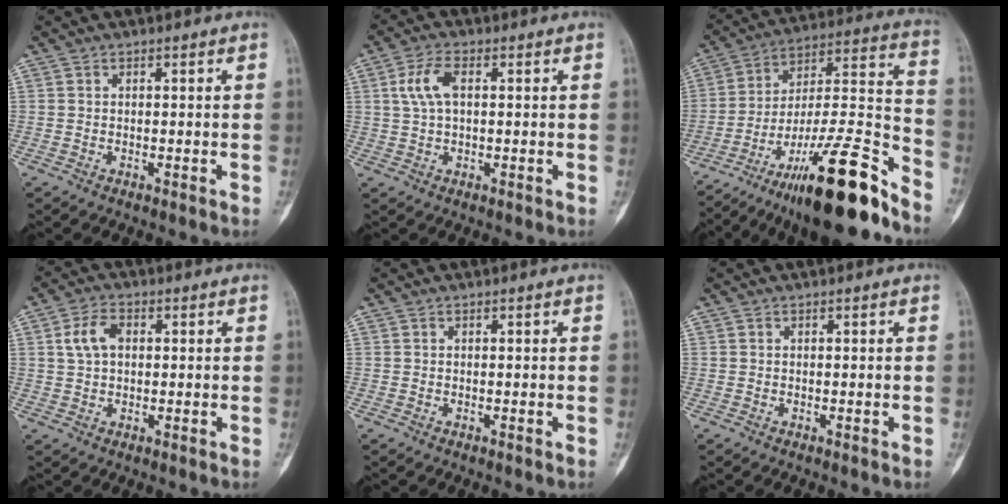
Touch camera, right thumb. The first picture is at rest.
{"total": 5.6, "force": [1.2, 2.9, 4.7], "torque": [-0.106, 0.012, 0.022]}
{"total": 24.9, "force": [-17.8, 4.1, 16.9], "torque": [-0.245, 0.094, -0.293]}
{"total": 5.2, "force": [1.1, 3.5, 3.8], "torque": [-0.075, 0.011, 0.019]}
{"total": 0.0}
{"total": 0.0}